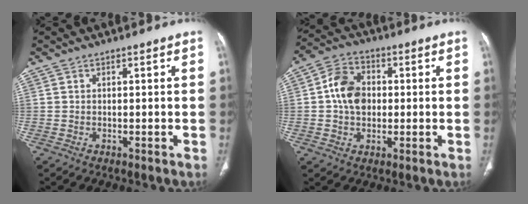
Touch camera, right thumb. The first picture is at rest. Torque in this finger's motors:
{"motor_torque": [0.16, 1.05, 0.80, -0.10, 0.06]}